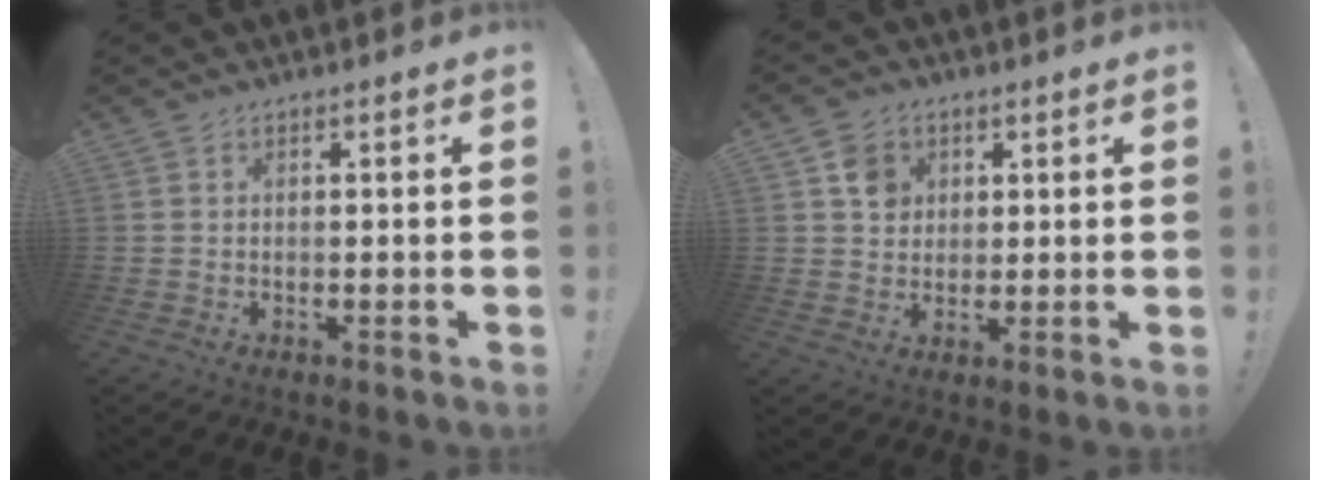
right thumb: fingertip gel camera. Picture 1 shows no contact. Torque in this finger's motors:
{"motor_torque": [0.05, 0.04, 0.05, 0.01, 0.01]}